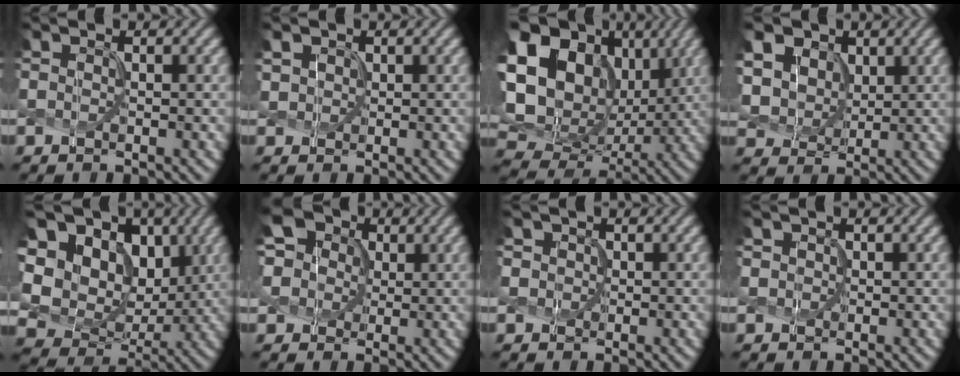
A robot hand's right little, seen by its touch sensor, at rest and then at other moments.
{"total": 1.5, "force": [0.9, 1.1, 0.2], "torque": [-0.010, 0.001, 0.020]}
{"total": 19.2, "force": [5.7, 14.8, 10.8], "torque": [-0.261, 0.034, 0.125]}
{"total": 9.1, "force": [3.9, 7.0, 4.3], "torque": [-0.115, 0.026, 0.066]}
{"total": 16.3, "force": [4.6, 12.8, 9.1], "torque": [-0.210, 0.027, 0.090]}
{"total": 8.8, "force": [3.5, 7.2, 3.7], "torque": [-0.085, 0.035, 0.044]}
{"total": 2.2, "force": [0.8, 2.0, 0.6], "torque": [-0.015, 0.009, 0.007]}
{"total": 1.0, "force": [0.2, 1.0, 0.0], "torque": [0.002, 0.001, -0.002]}